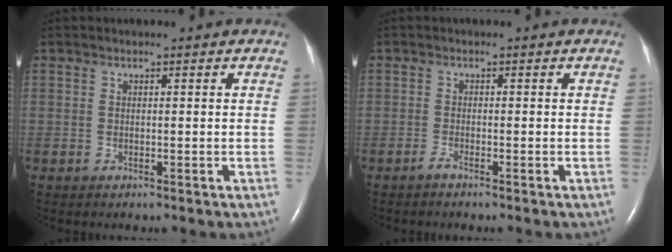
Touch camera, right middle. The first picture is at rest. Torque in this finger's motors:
{"motor_torque": [-0.24, -0.65, 0.07, 0.01]}